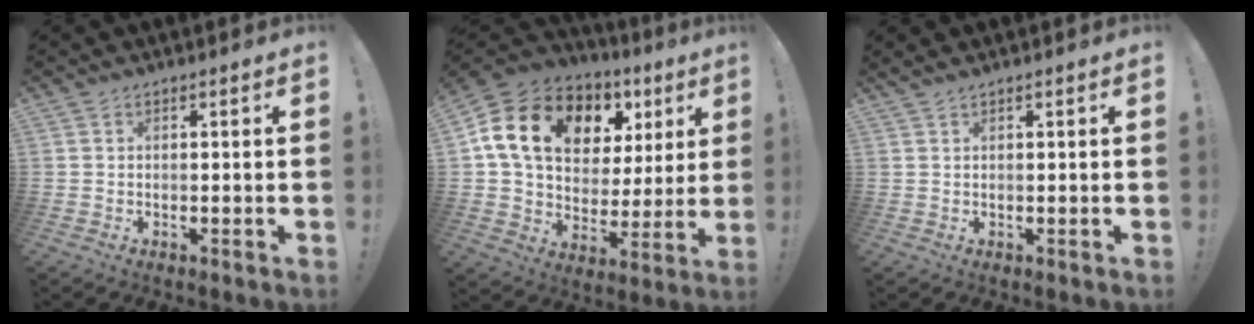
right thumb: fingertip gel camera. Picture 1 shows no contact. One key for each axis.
{"total": 18.8, "fx": 9.0, "fy": 12.0, "fz": 11.3, "tx": -0.192, "ty": -0.033, "tz": 0.172}
{"total": 1.0, "fx": 0.9, "fy": -0.1, "fz": 0.3, "tx": -0.009, "ty": 0.001, "tz": 0.018}